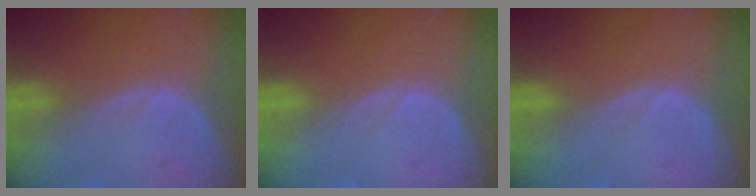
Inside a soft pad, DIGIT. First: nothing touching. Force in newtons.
{"total": 0.0}
{"total": 0.0}